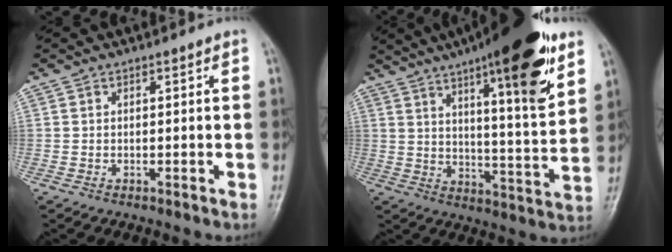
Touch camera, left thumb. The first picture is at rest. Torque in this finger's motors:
{"motor_torque": [3.35, 1.66, 1.83, -0.94, 0.47]}